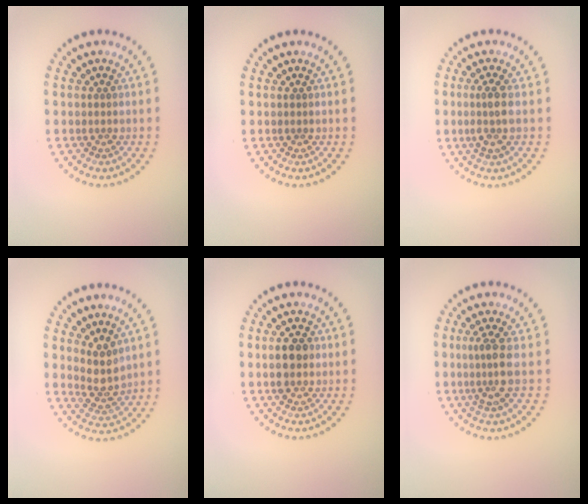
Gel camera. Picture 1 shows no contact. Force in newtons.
{"total": 0.0}
{"total": 2.2, "press": 1.9, "slide": 1.1}
{"total": 2.9, "press": 2.4, "slide": 1.7}
{"total": 3.0, "press": 3.0, "slide": 0.2}
{"total": 2.6, "press": 1.9, "slide": 1.8}